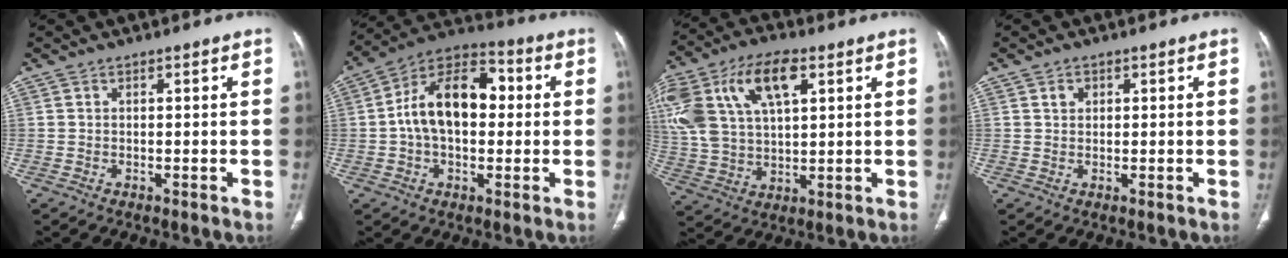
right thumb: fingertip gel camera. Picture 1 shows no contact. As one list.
[{"total": 15.6, "force": [1.0, 9.7, 12.2], "torque": [-0.186, 0.037, 0.007]}, {"total": 21.7, "force": [8.1, 11.8, 16.2], "torque": [-0.354, 0.021, 0.151]}, {"total": 1.5, "force": [0.6, 1.2, 0.6], "torque": [-0.001, 0.000, 0.010]}]